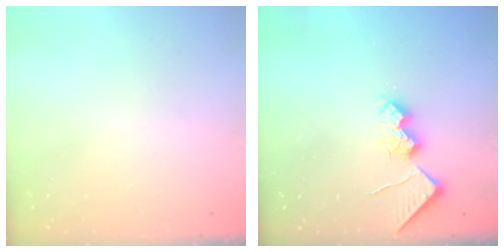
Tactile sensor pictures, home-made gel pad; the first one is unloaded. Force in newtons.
{"total": 10.4, "press": 10.3, "slide": 1.1}